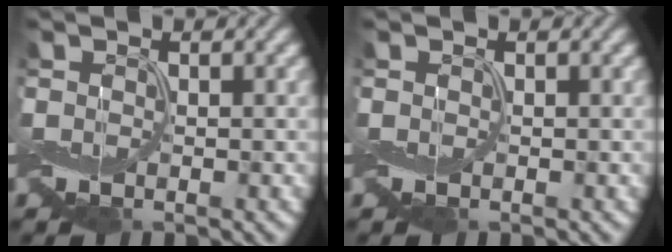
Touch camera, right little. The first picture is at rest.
{"total": 0.0}